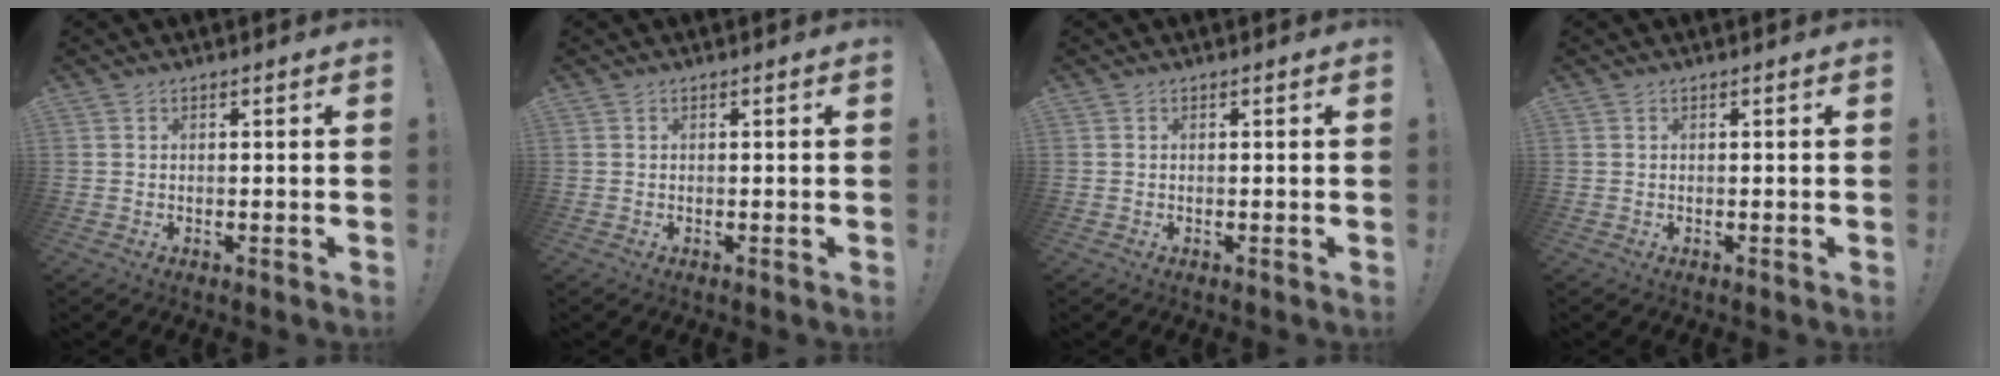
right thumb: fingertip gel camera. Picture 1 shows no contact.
{"total": 0.0}
{"total": 0.0}
{"total": 0.0}